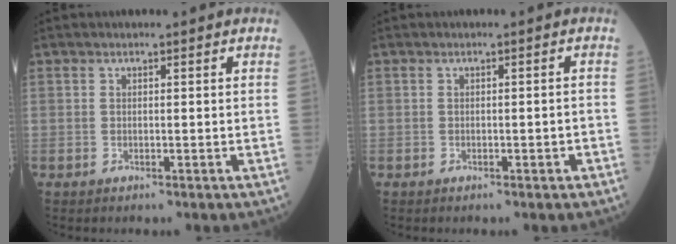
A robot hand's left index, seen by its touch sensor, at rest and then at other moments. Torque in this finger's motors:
{"motor_torque": [-0.18, 0.03, -0.04, -0.01]}